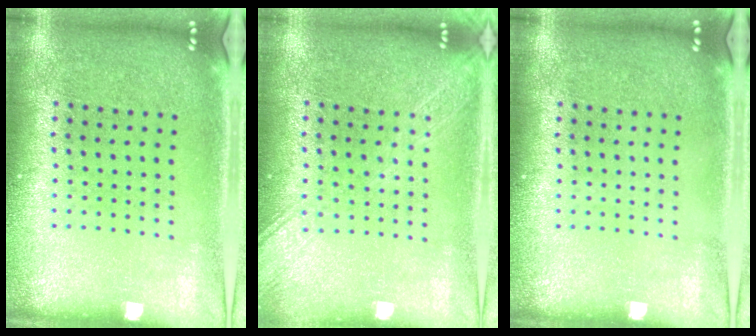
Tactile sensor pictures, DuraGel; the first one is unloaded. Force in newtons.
{"total": 1.7, "press": 1.7, "slide": 0.3}
{"total": 0.0}